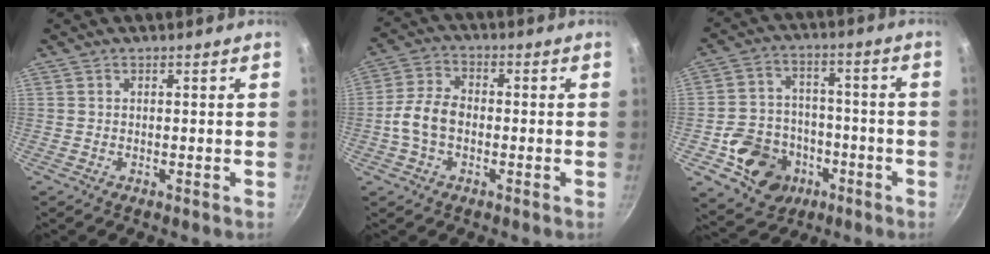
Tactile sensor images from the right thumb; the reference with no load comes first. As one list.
[{"total": 7.3, "force": [-1.4, 5.0, 5.2], "torque": [-0.090, 0.030, -0.036]}, {"total": 13.6, "force": [-5.3, 11.3, 5.3], "torque": [-0.058, 0.048, -0.078]}]